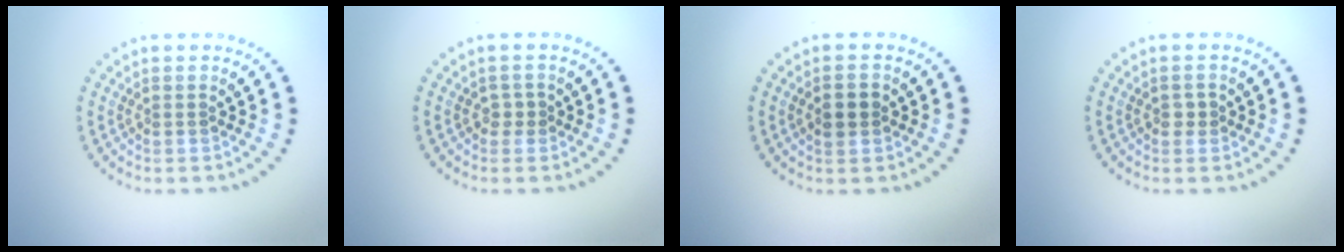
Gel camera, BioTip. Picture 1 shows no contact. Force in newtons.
{"total": 1.0, "press": 0.9, "slide": 0.5}
{"total": 2.3, "press": 2.2, "slide": 0.1}
{"total": 1.0, "press": 1.0, "slide": 0.2}